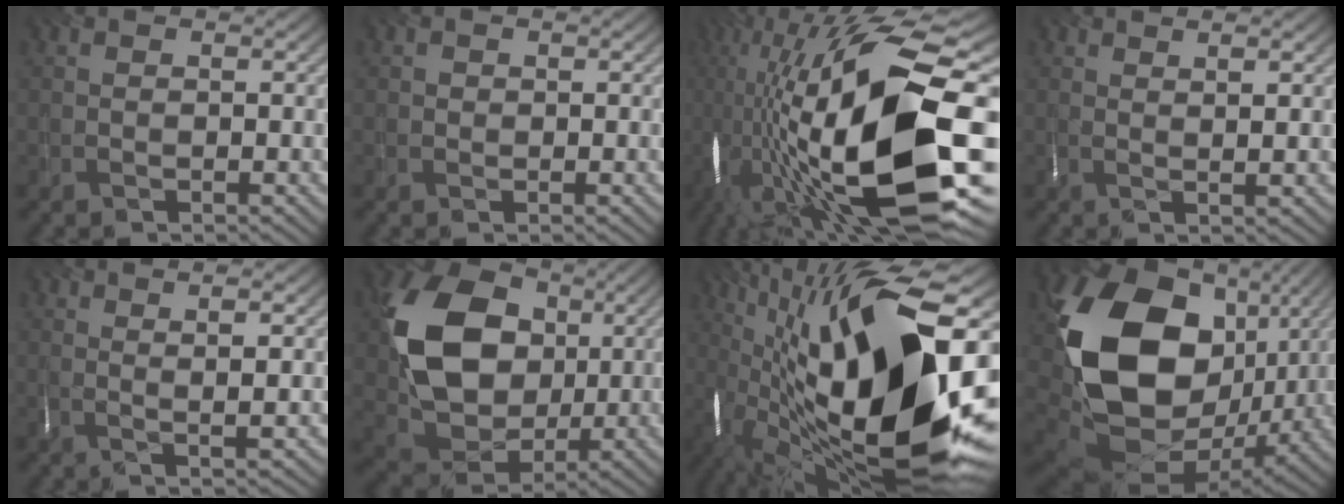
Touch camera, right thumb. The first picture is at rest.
{"total": 0.6, "force": [0.0, 0.5, 0.1], "torque": [-0.005, -0.001, -0.002]}
{"total": 21.6, "force": [-3.2, 6.9, 20.2], "torque": [-0.374, -0.009, -0.057]}
{"total": 2.3, "force": [1.5, 0.2, 1.8], "torque": [-0.034, 0.000, 0.028]}
{"total": 3.1, "force": [1.4, 0.1, 2.8], "torque": [-0.050, 0.001, 0.023]}
{"total": 15.0, "force": [2.8, 11.2, 9.6], "torque": [-0.204, 0.002, 0.050]}
{"total": 22.5, "force": [0.2, 8.9, 20.7], "torque": [-0.383, 0.008, -0.010]}
{"total": 20.0, "force": [2.9, 14.2, 13.8], "torque": [-0.342, -0.033, 0.071]}